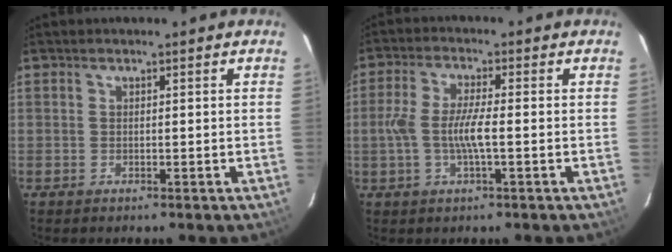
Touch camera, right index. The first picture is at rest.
{"total": 6.9, "force": [-1.2, 1.1, 6.7], "torque": [-0.134, 0.000, -0.025]}